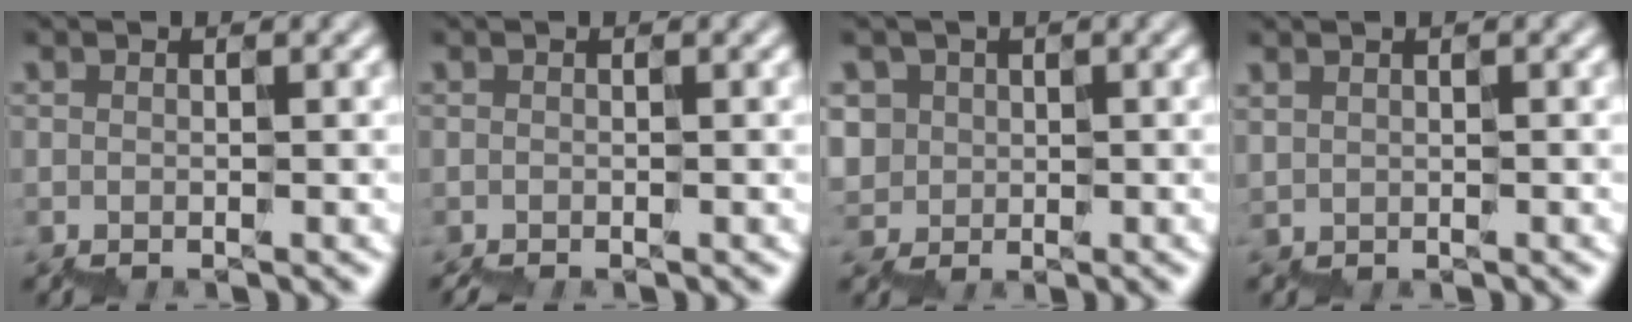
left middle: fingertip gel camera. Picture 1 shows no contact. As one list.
[{"total": 1.5, "force": [-1.3, 0.3, 0.5], "torque": [-0.007, 0.005, -0.011]}, {"total": 2.8, "force": [0.1, 2.8, -0.4], "torque": [0.017, 0.023, 0.004]}, {"total": 0.5, "force": [0.4, -0.2, -0.3], "torque": [0.005, 0.002, 0.013]}]